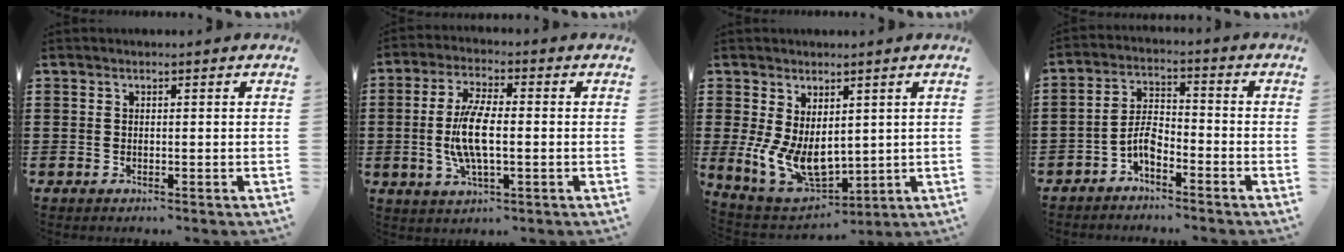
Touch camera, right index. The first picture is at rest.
{"total": 8.1, "force": [-0.8, 2.8, 7.6], "torque": [-0.167, -0.005, -0.023]}
{"total": 8.3, "force": [0.7, 5.2, 6.4], "torque": [-0.146, -0.005, 0.022]}
{"total": 4.5, "force": [-2.9, 1.7, 2.9], "torque": [-0.074, 0.004, -0.063]}